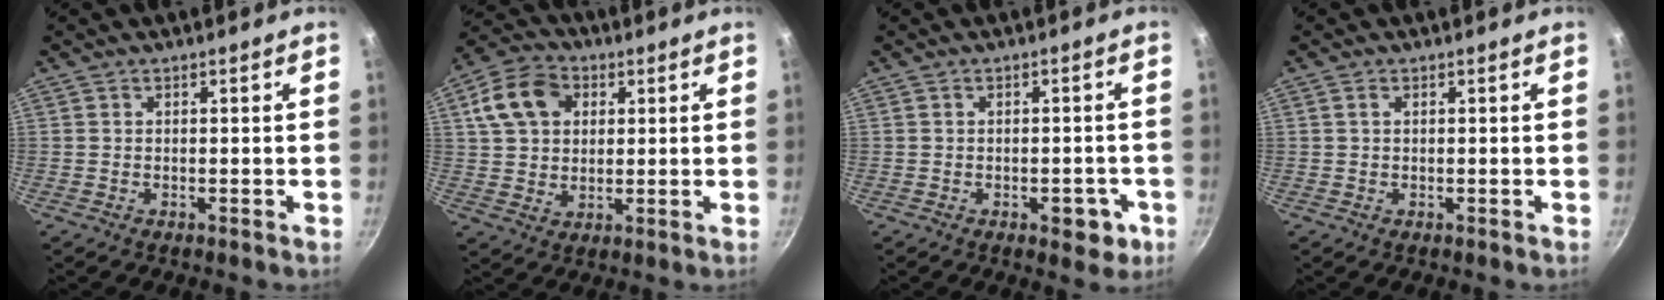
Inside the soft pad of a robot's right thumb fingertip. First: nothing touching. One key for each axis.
{"total": 11.8, "fx": 3.6, "fy": 8.9, "fz": 6.8, "tx": -0.108, "ty": 0.006, "tz": 0.055}
{"total": 5.1, "fx": -2.0, "fy": 2.8, "fz": 3.7, "tx": -0.023, "ty": 0.014, "tz": -0.019}
{"total": 0.8, "fx": 0.3, "fy": 0.4, "fz": 0.6, "tx": -0.010, "ty": 0.002, "tz": 0.005}